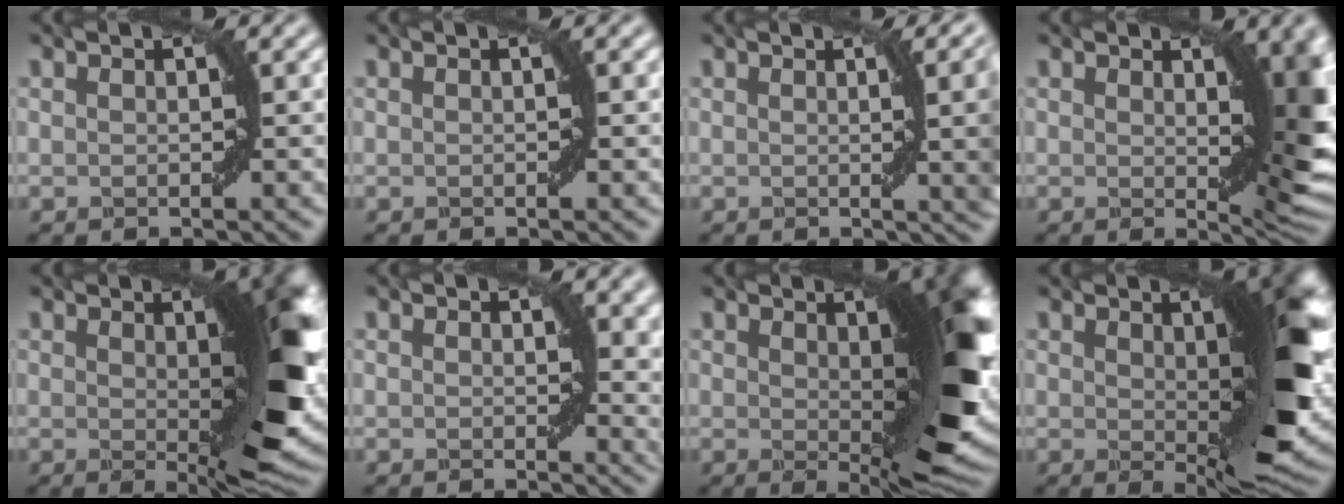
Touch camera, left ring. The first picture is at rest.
{"total": 0.0}
{"total": 7.7, "force": [0.8, 2.4, 7.2], "torque": [-0.054, 0.009, 0.011]}
{"total": 7.3, "force": [1.4, 2.6, 6.7], "torque": [-0.080, -0.008, 0.028]}
{"total": 8.8, "force": [1.1, 2.0, 8.5], "torque": [-0.109, -0.010, 0.022]}
{"total": 3.8, "force": [1.2, 1.9, 3.0], "torque": [-0.024, -0.007, 0.019]}
{"total": 10.4, "force": [1.4, 3.0, 9.9], "torque": [-0.119, -0.006, 0.025]}
{"total": 9.8, "force": [1.4, 3.0, 9.2], "torque": [-0.119, -0.007, 0.026]}